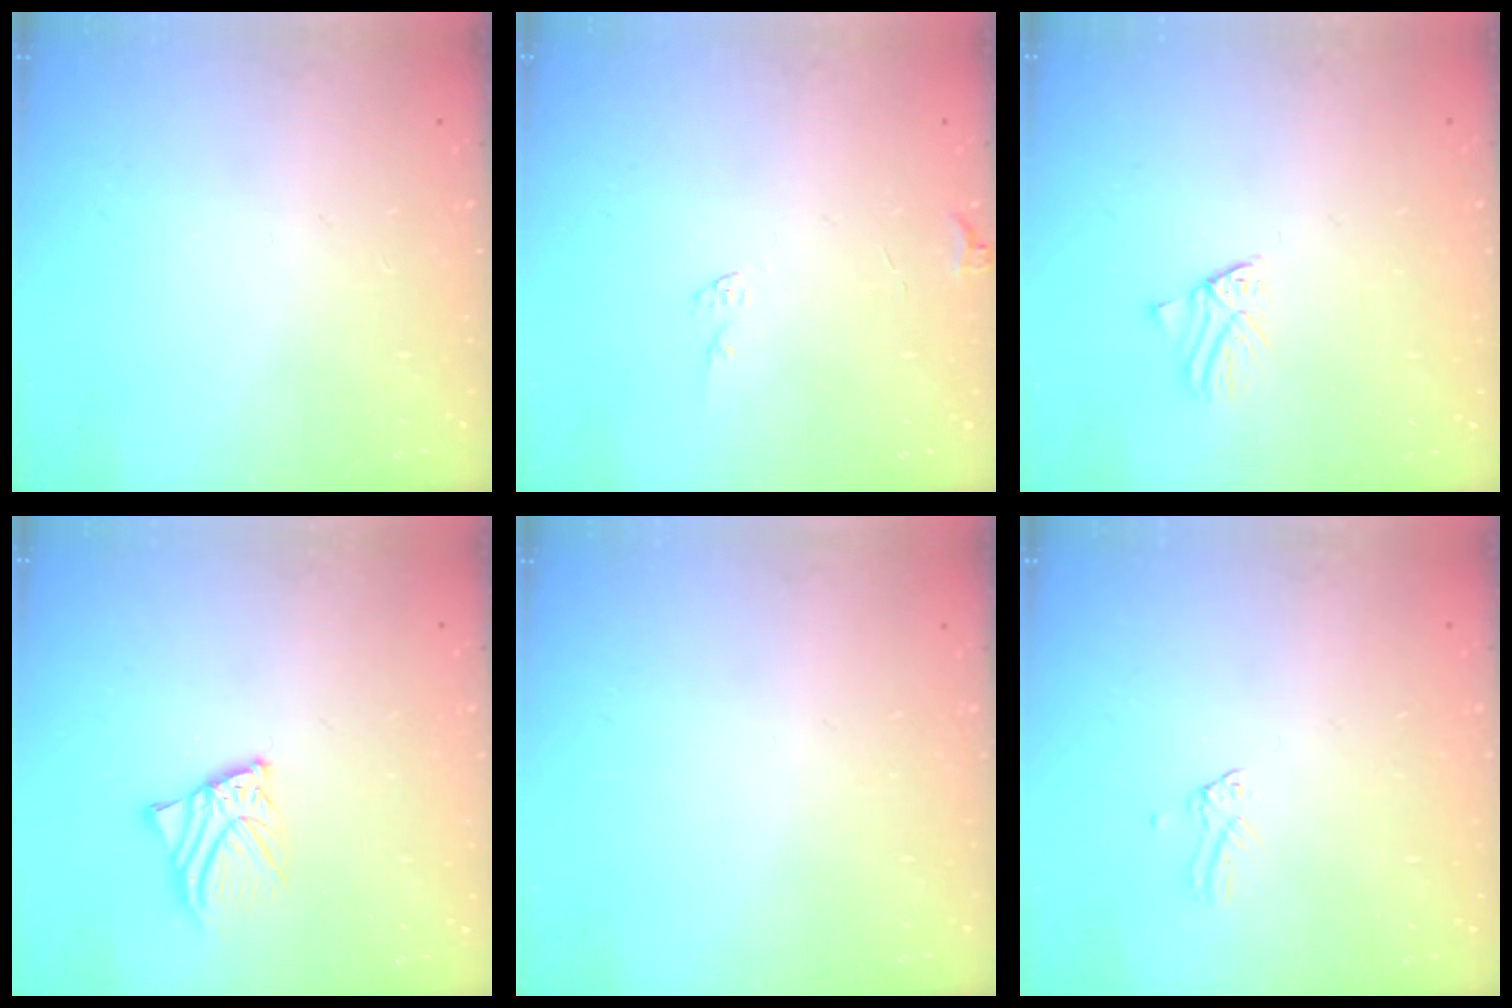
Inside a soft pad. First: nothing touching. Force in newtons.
{"total": 5.5, "press": 5.4, "slide": 0.5}
{"total": 1.1, "press": 1.1, "slide": 0.1}
{"total": 6.0, "press": 6.0, "slide": 0.8}
{"total": 0.0}
{"total": 0.0}